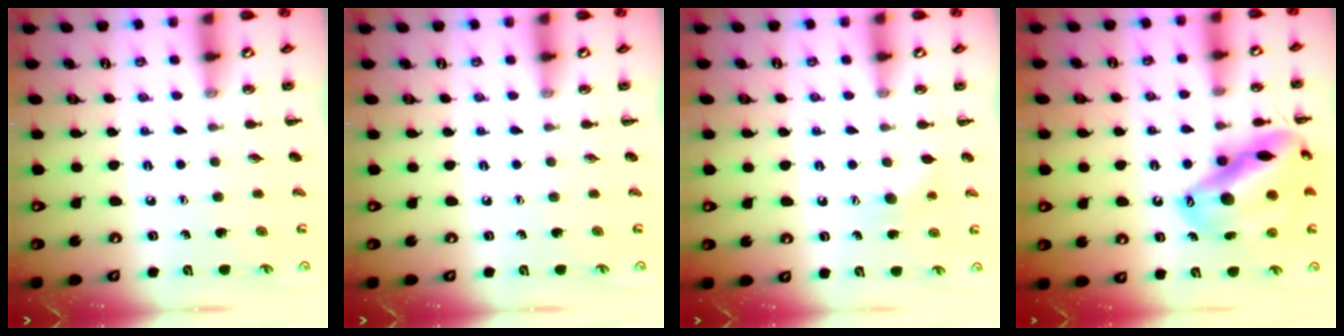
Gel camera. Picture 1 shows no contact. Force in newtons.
{"total": 0.0}
{"total": 5.6, "press": 5.4, "slide": 1.4}
{"total": 20.7, "press": 20.5, "slide": 2.4}